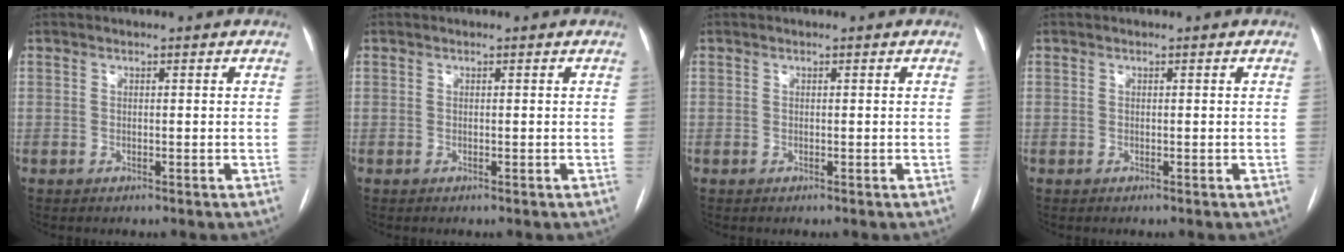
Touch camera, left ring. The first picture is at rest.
{"total": 0.0}
{"total": 0.0}
{"total": 0.0}